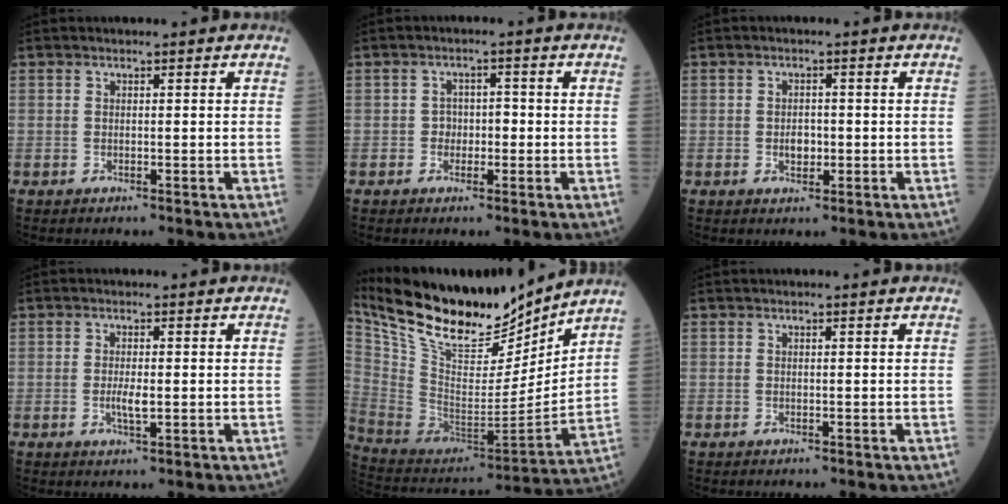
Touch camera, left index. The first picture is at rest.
{"total": 2.4, "force": [-0.6, 1.9, 1.4], "torque": [-0.014, 0.009, -0.012]}
{"total": 2.2, "force": [-0.5, 1.5, 1.6], "torque": [-0.026, 0.003, -0.004]}
{"total": 2.4, "force": [-0.3, 0.6, 2.3], "torque": [-0.051, -0.002, -0.004]}
{"total": 22.6, "force": [19.7, 5.2, 9.7], "torque": [-0.192, -0.023, 0.343]}
{"total": 0.0}